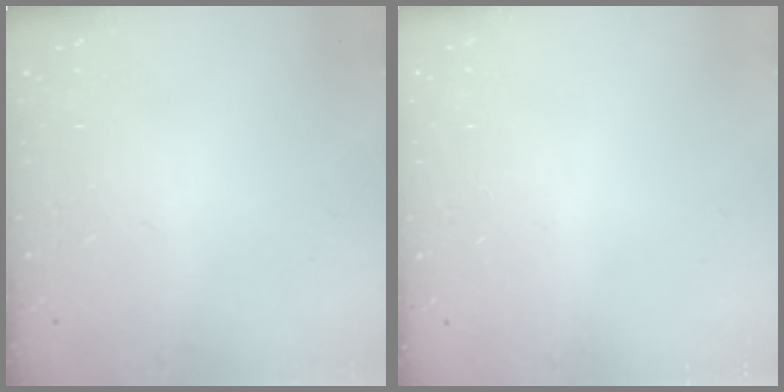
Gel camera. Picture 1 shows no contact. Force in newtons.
{"total": 0.0}